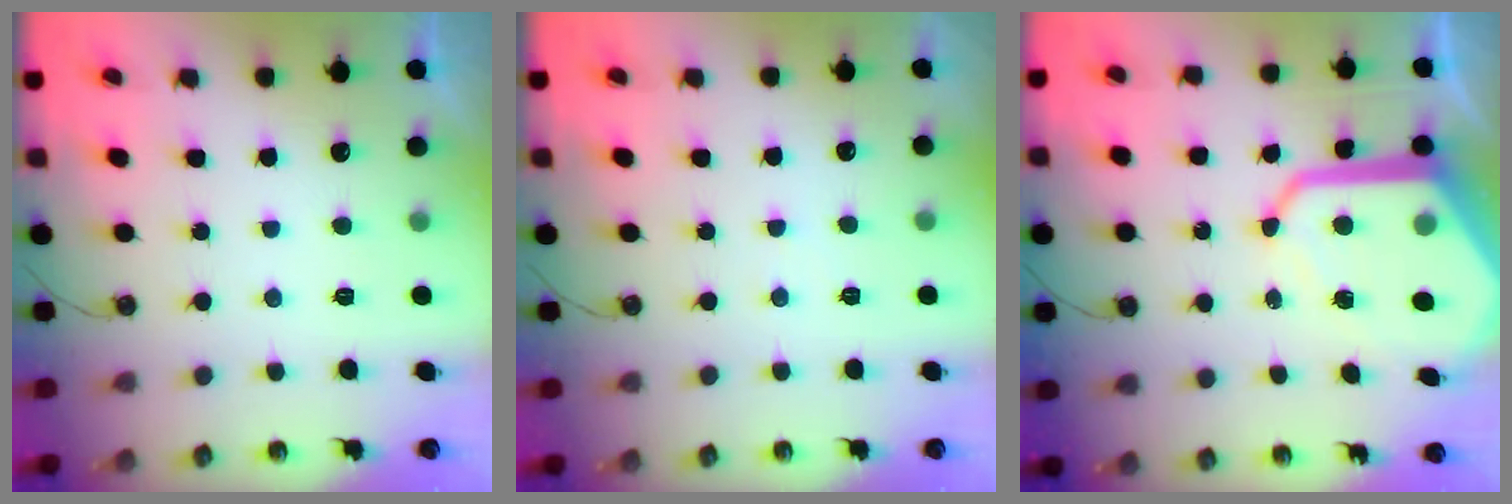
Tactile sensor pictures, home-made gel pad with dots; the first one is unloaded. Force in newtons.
{"total": 2.5, "press": 2.4, "slide": 0.4}
{"total": 17.4, "press": 17.4, "slide": 1.5}